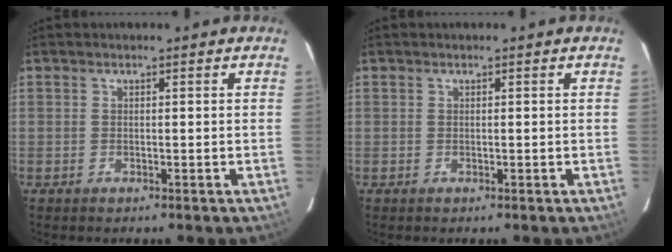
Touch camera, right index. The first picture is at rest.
{"total": 0.0}